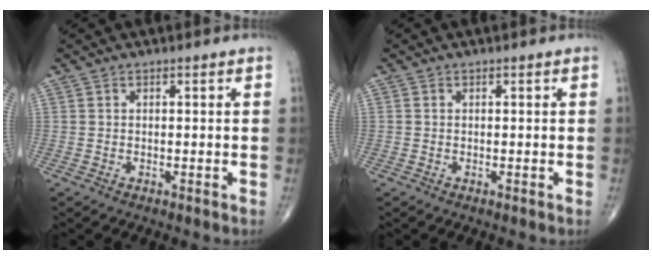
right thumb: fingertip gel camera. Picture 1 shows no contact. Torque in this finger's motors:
{"motor_torque": [-0.42, -0.06, -0.14, -0.06, 0.03]}